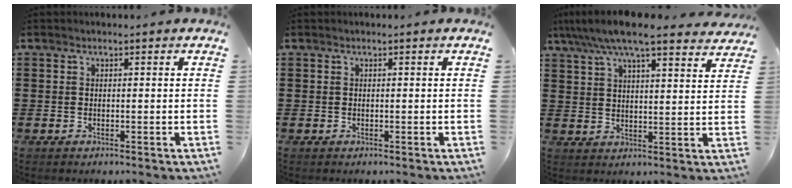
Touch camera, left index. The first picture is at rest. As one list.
[{"total": 0.0}, {"total": 7.8, "force": [6.8, 0.6, 3.8], "torque": [-0.096, -0.024, 0.121]}]